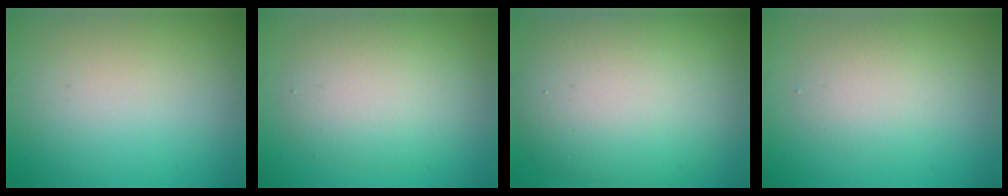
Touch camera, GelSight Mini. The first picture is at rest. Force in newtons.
{"total": 4.8, "press": 4.8, "slide": 0.3}
{"total": 11.4, "press": 11.4, "slide": 0.8}
{"total": 2.7, "press": 2.7, "slide": 0.2}